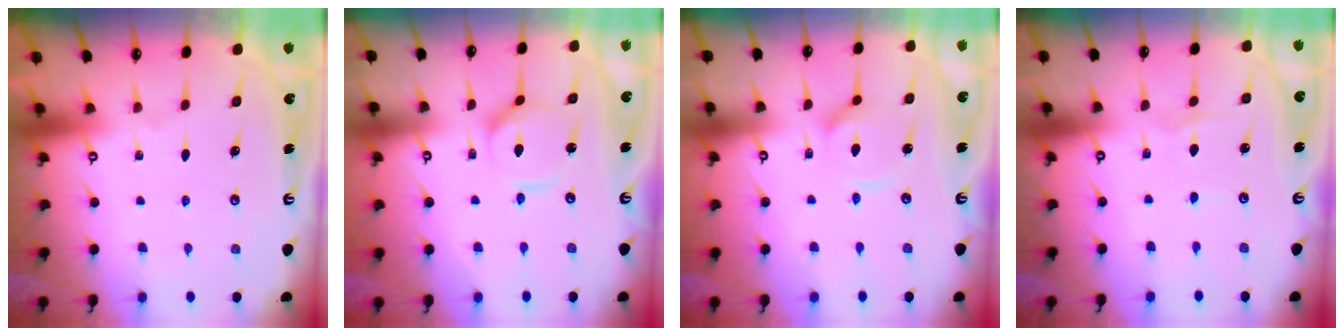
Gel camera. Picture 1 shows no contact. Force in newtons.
{"total": 7.1, "press": 7.1, "slide": 0.7}
{"total": 8.4, "press": 8.4, "slide": 0.8}
{"total": 1.3, "press": 1.3, "slide": 0.1}